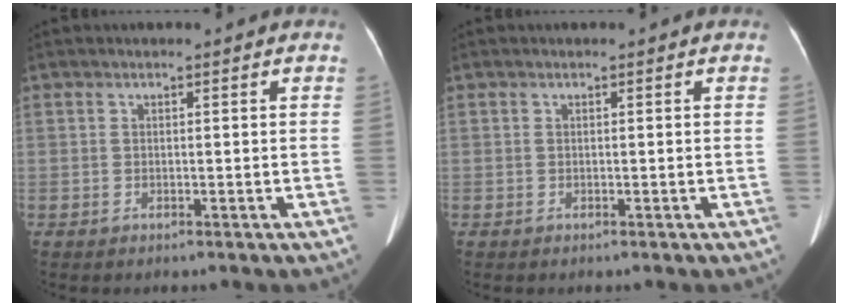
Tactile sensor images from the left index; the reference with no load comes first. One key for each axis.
{"total": 0.0}